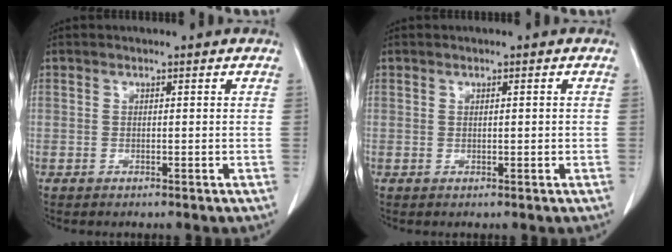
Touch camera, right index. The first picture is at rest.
{"total": 0.9, "force": [0.0, 0.3, 0.9], "torque": [-0.014, -0.001, 0.001]}